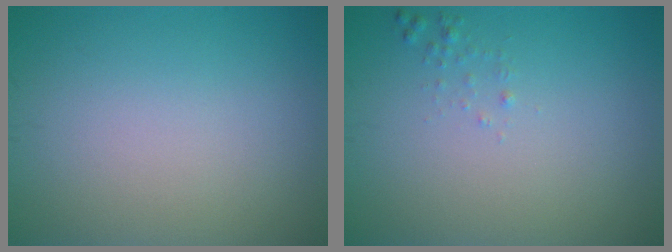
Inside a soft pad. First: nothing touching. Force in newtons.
{"total": 0.6, "press": 0.6, "slide": 0.0}